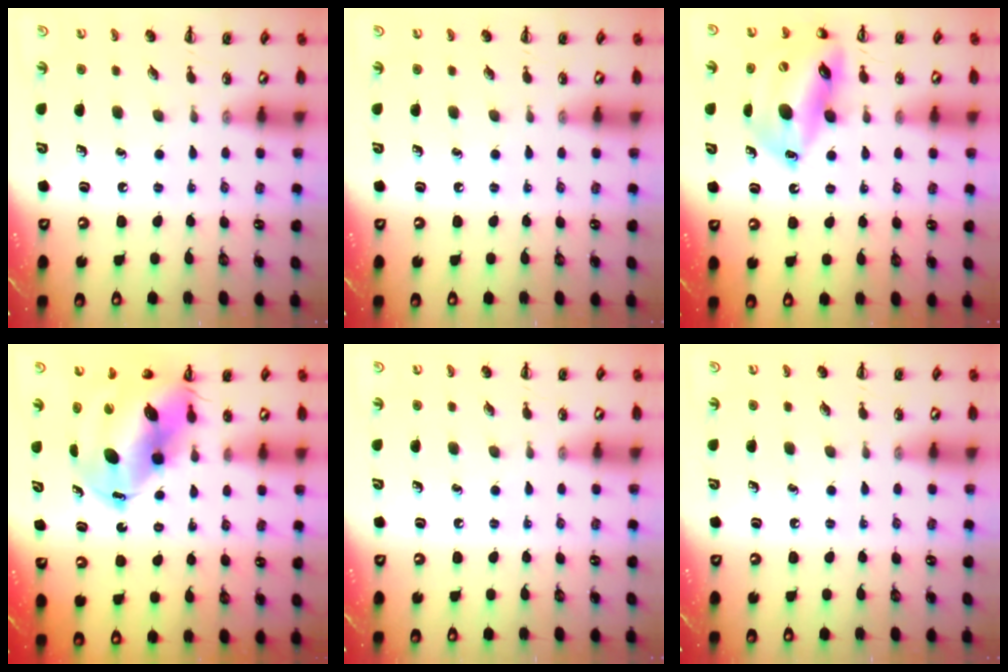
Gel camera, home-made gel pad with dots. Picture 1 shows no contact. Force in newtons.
{"total": 0.0}
{"total": 17.3, "press": 17.1, "slide": 2.7}
{"total": 13.2, "press": 12.6, "slide": 3.7}
{"total": 0.0}
{"total": 0.0}